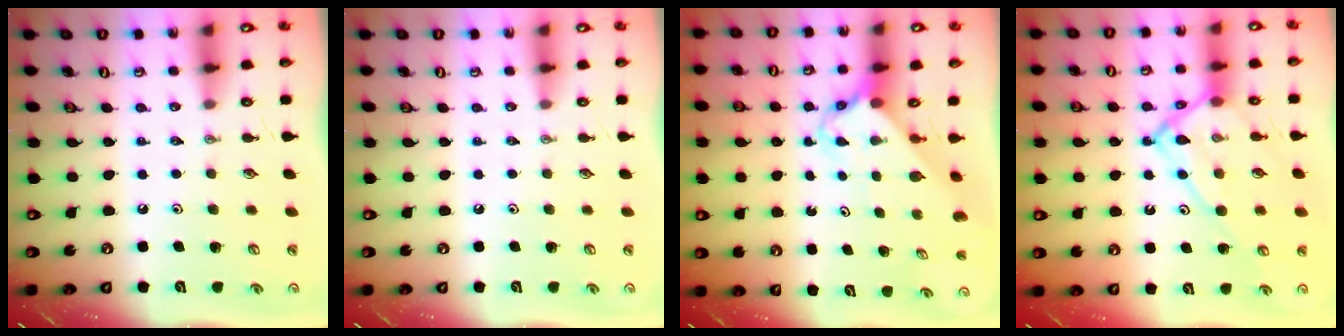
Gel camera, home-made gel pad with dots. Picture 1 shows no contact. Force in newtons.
{"total": 0.0}
{"total": 2.7, "press": 2.7, "slide": 0.2}
{"total": 14.9, "press": 14.8, "slide": 1.2}